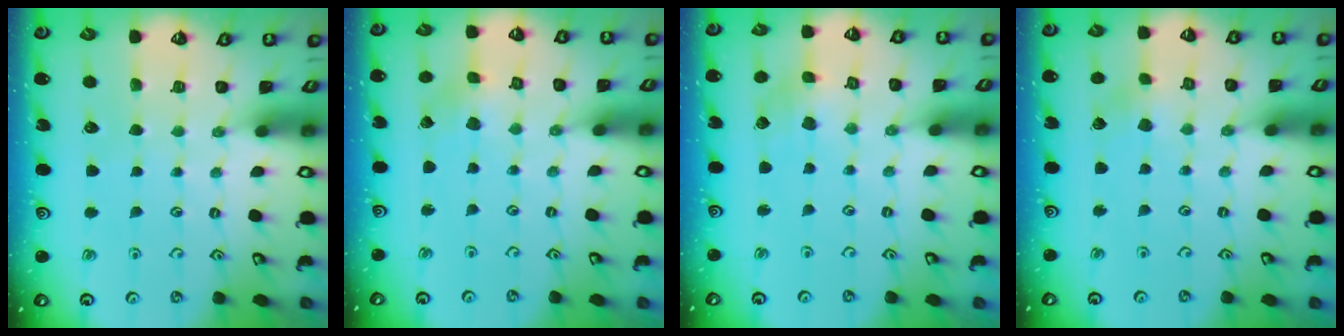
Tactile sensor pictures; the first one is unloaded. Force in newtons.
{"total": 0.7, "press": 0.7, "slide": 0.1}
{"total": 3.0, "press": 3.0, "slide": 0.2}
{"total": 2.3, "press": 2.3, "slide": 0.1}